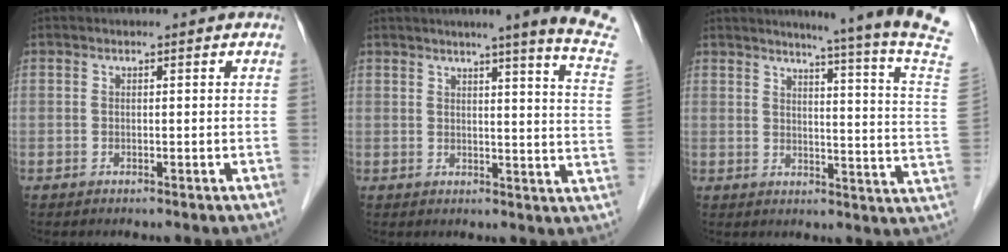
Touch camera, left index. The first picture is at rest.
{"total": 13.5, "force": [11.1, -1.9, 7.4], "torque": [-0.093, -0.059, 0.110]}
{"total": 16.9, "force": [14.1, -3.8, 8.6], "torque": [-0.124, -0.095, 0.152]}